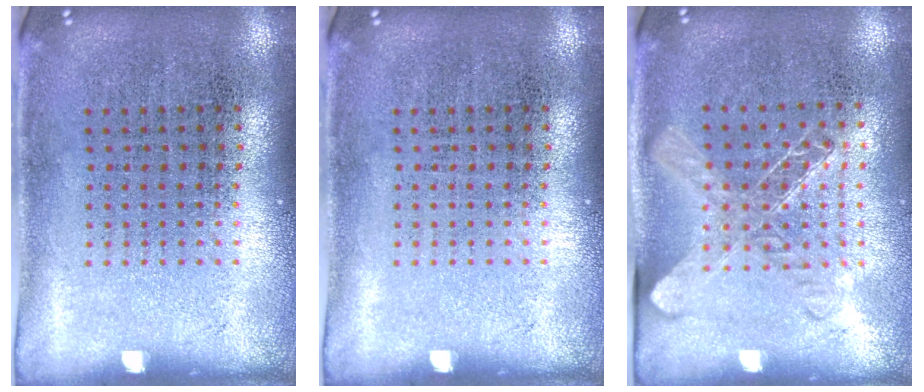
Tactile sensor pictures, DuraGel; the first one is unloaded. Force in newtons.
{"total": 0.0}
{"total": 1.4, "press": 1.2, "slide": 0.7}